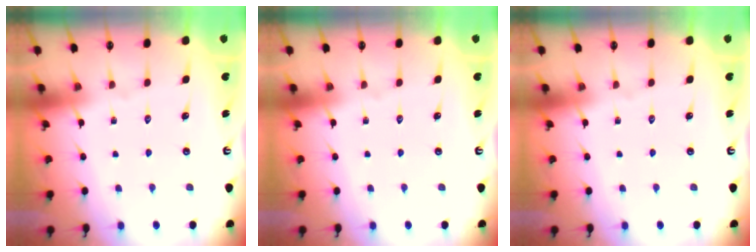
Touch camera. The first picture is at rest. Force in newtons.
{"total": 0.0}
{"total": 0.0}